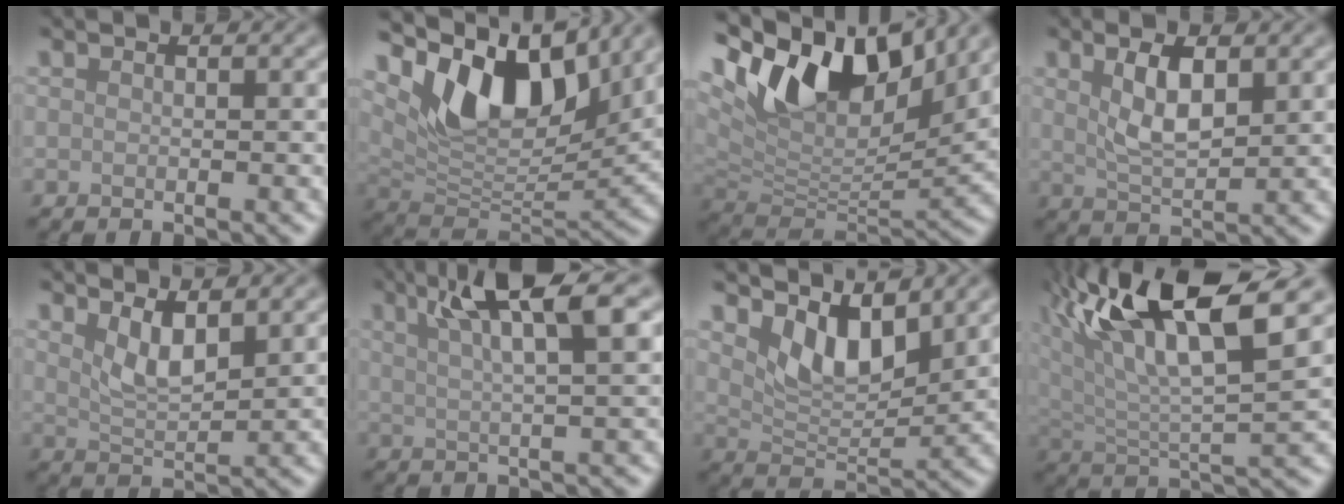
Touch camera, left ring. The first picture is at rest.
{"total": 9.9, "force": [5.2, 4.8, 7.0], "torque": [-0.110, -0.009, 0.096]}
{"total": 11.8, "force": [6.7, 5.5, 7.9], "torque": [-0.142, 0.008, 0.121]}
{"total": 4.2, "force": [1.5, 1.7, 3.5], "torque": [-0.075, 0.000, 0.031]}
{"total": 3.2, "force": [1.8, 1.0, 2.4], "torque": [-0.048, -0.010, 0.038]}
{"total": 7.5, "force": [3.4, 1.5, 6.5], "torque": [-0.083, 0.014, 0.053]}
{"total": 4.8, "force": [3.3, 2.0, 3.0], "torque": [-0.064, -0.016, 0.054]}
{"total": 14.7, "force": [7.3, 4.4, 11.9], "torque": [-0.218, 0.021, 0.122]}